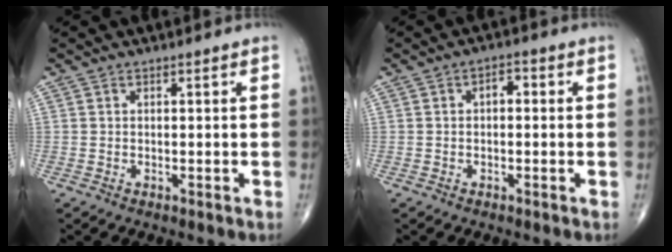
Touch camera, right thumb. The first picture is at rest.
{"total": 2.5, "force": [0.2, 1.4, 2.0], "torque": [-0.023, 0.011, -0.005]}